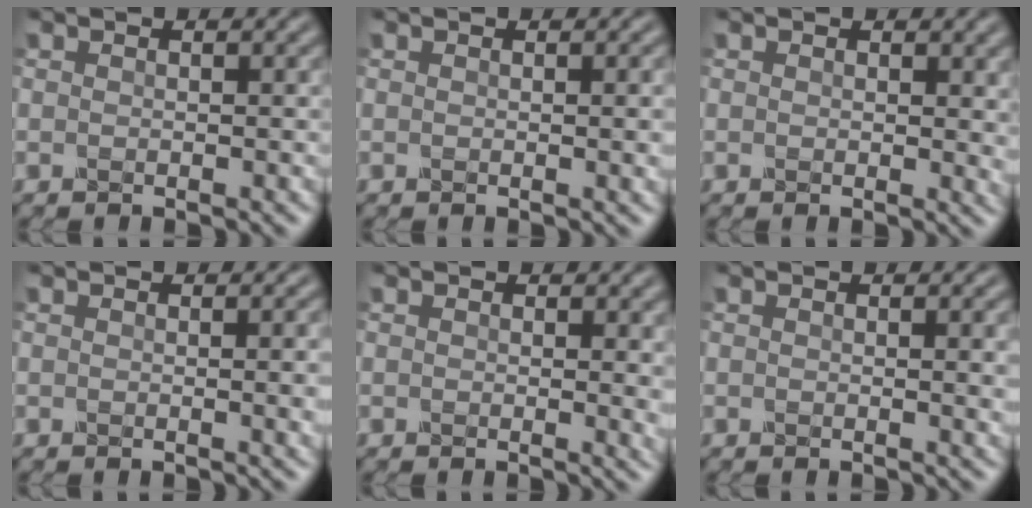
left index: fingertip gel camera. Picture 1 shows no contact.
{"total": 1.5, "force": [-0.2, 0.6, 1.3], "torque": [-0.010, 0.002, -0.003]}
{"total": 2.7, "force": [0.2, 1.7, 2.1], "torque": [-0.019, 0.001, 0.000]}
{"total": 2.7, "force": [-0.3, 1.2, 2.3], "torque": [-0.017, 0.005, -0.009]}
{"total": 2.9, "force": [-0.1, 1.6, 2.4], "torque": [-0.027, -0.002, -0.001]}
{"total": 1.7, "force": [-0.1, 0.8, 1.6], "torque": [-0.015, 0.000, -0.003]}